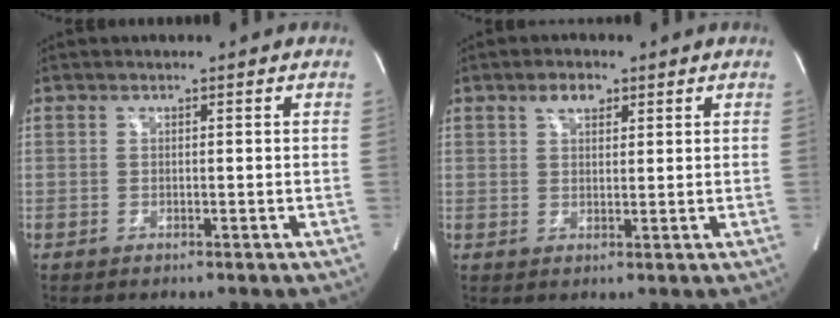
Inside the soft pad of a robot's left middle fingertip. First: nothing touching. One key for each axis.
{"total": 3.0, "fx": 1.8, "fy": 1.6, "fz": 1.8, "tx": -0.035, "ty": 0.009, "tz": 0.034}